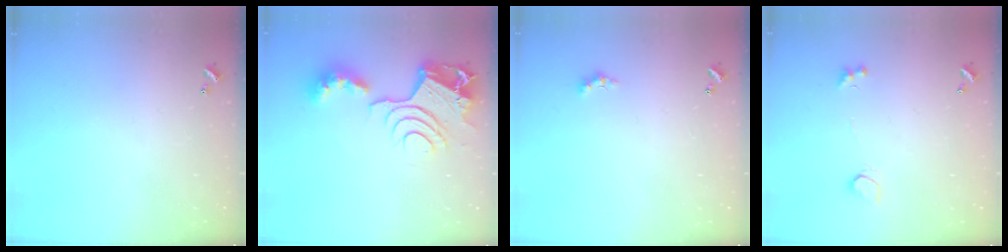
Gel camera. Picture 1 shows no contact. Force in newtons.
{"total": 12.9, "press": 12.8, "slide": 1.6}
{"total": 1.5, "press": 1.4, "slide": 0.6}
{"total": 2.5, "press": 2.2, "slide": 1.2}